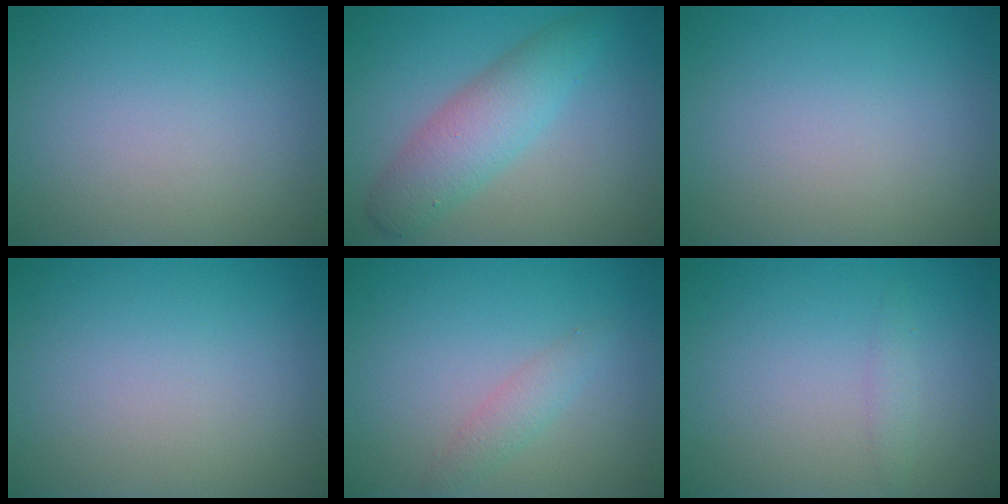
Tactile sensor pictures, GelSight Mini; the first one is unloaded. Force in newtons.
{"total": 4.5, "press": 4.5, "slide": 0.1}
{"total": 0.0}
{"total": 0.0}
{"total": 1.5, "press": 1.5, "slide": 0.0}
{"total": 1.0, "press": 1.0, "slide": 0.0}